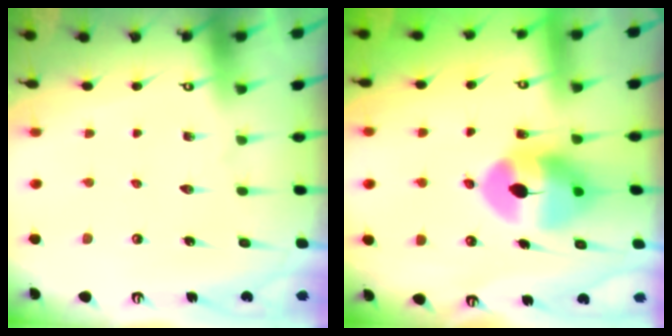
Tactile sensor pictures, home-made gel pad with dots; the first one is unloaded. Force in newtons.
{"total": 9.7, "press": 9.7, "slide": 1.2}